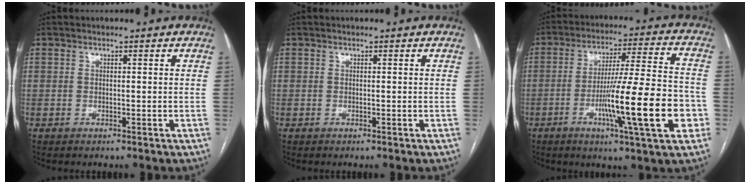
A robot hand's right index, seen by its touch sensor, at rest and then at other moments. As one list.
[{"total": 0.0}, {"total": 17.4, "force": [-5.2, 0.7, 16.5], "torque": [-0.263, -0.008, -0.081]}]